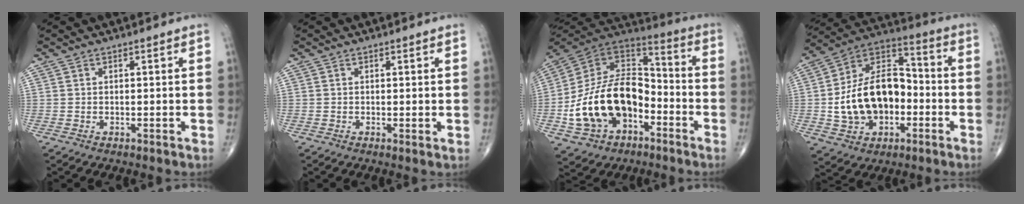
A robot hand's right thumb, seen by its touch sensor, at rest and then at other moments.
{"total": 0.6, "force": [0.0, 0.2, 0.6], "torque": [-0.013, -0.004, -0.004]}
{"total": 21.8, "force": [-6.5, 14.7, 14.8], "torque": [-0.238, 0.065, -0.111]}
{"total": 19.3, "force": [-2.8, 13.0, 14.0], "torque": [-0.214, 0.040, -0.046]}